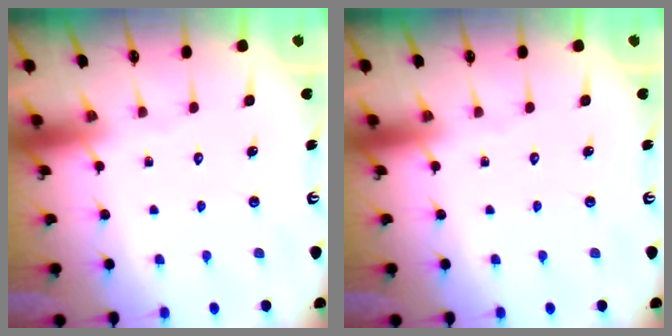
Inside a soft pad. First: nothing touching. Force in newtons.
{"total": 0.0}